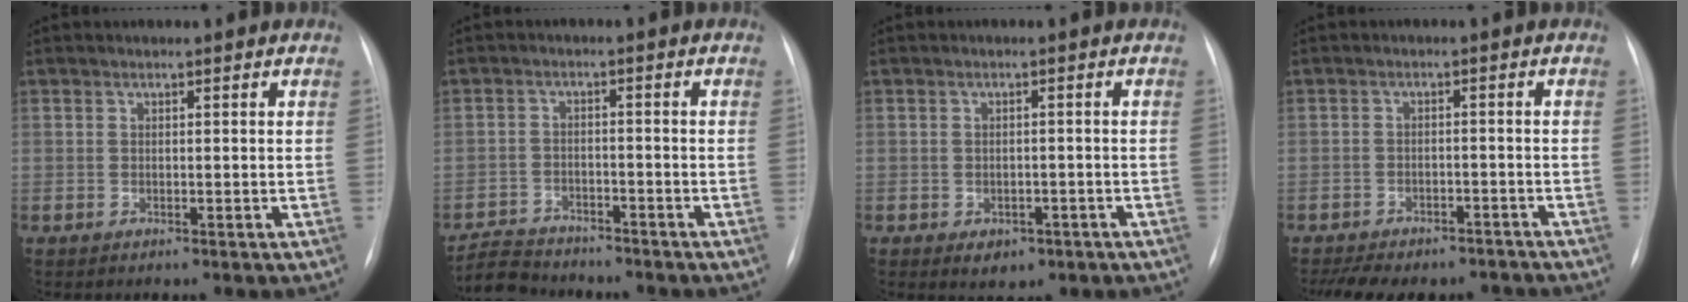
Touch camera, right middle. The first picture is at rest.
{"total": 6.7, "force": [-6.5, 1.7, 0.6], "torque": [-0.016, -0.005, -0.108]}
{"total": 3.4, "force": [-1.8, 2.4, 1.7], "torque": [-0.020, 0.005, -0.008]}
{"total": 13.3, "force": [-11.3, 5.2, 4.7], "torque": [-0.094, 0.011, -0.142]}